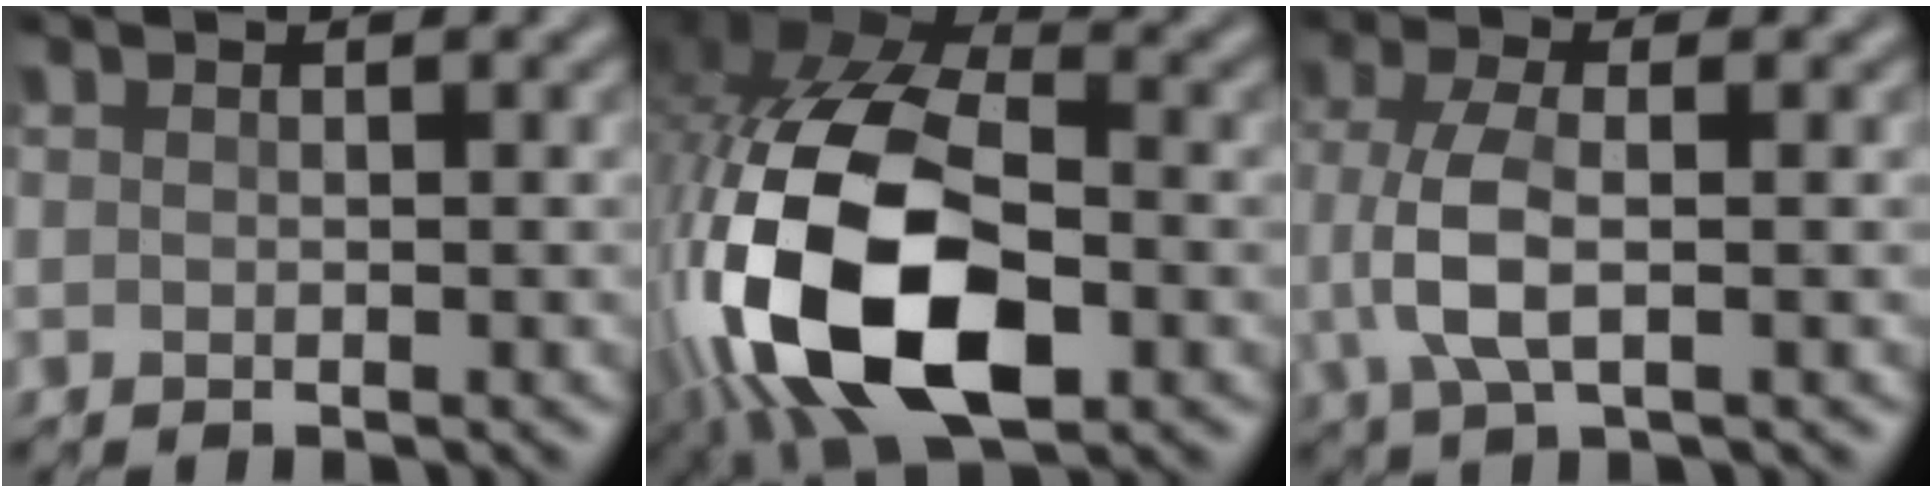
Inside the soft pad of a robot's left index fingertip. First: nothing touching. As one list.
[{"total": 18.9, "force": [-5.5, 10.0, 15.0], "torque": [-0.320, -0.011, -0.103]}, {"total": 4.2, "force": [-0.4, 1.2, 4.0], "torque": [-0.106, 0.002, -0.007]}]